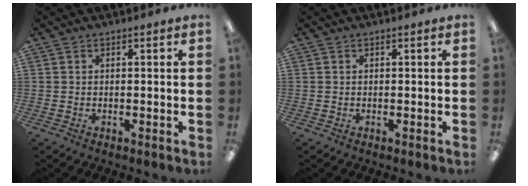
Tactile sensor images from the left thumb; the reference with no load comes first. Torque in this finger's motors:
{"motor_torque": [0.00, 0.00, 0.05, -0.05, 0.00]}